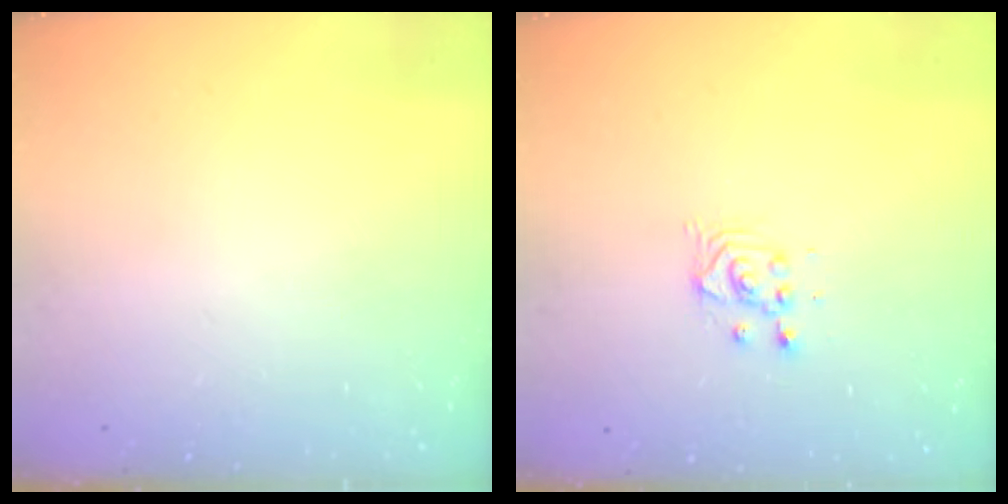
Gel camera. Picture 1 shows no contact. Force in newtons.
{"total": 2.8, "press": 2.8, "slide": 0.1}